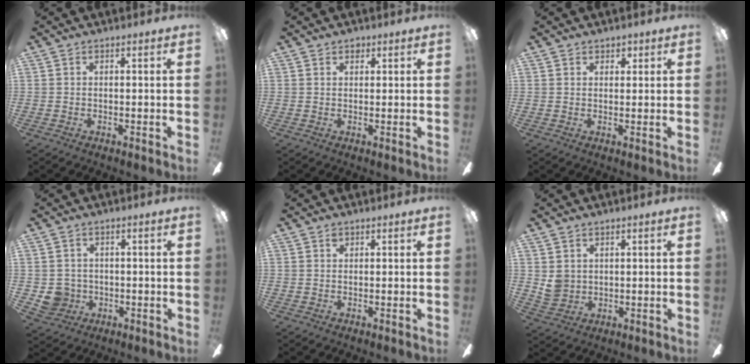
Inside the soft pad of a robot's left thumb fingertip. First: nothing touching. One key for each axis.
{"total": 1.4, "fx": 1.0, "fy": 0.9, "fz": 0.4, "tx": -0.002, "ty": -0.002, "tz": 0.018}
{"total": 1.9, "fx": 1.4, "fy": 1.3, "fz": 0.2, "tx": 0.012, "ty": -0.005, "tz": 0.024}
{"total": 5.0, "fx": -0.5, "fy": 4.9, "fz": 0.8, "tx": -0.031, "ty": 0.006, "tz": -0.007}
{"total": 0.8, "fx": 0.5, "fy": 0.5, "fz": 0.3, "tx": -0.008, "ty": 0.002, "tz": 0.009}
{"total": 4.4, "fx": 1.7, "fy": 4.0, "fz": 1.0, "tx": -0.021, "ty": 0.005, "tz": 0.033}